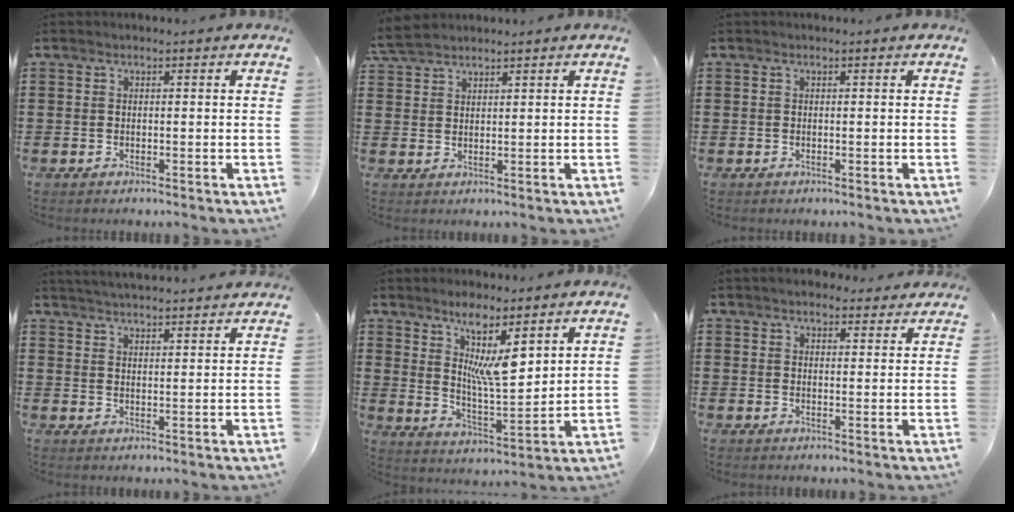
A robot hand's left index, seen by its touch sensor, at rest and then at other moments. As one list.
[{"total": 3.5, "force": [3.3, 0.8, 1.0], "torque": [-0.030, -0.002, 0.063]}, {"total": 0.0}, {"total": 3.5, "force": [3.4, -0.5, 0.2], "torque": [-0.015, -0.016, 0.062]}, {"total": 8.2, "force": [4.8, 2.2, 6.3], "torque": [-0.127, -0.017, 0.082]}, {"total": 3.0, "force": [2.8, 0.9, 0.7], "torque": [-0.020, -0.001, 0.053]}]